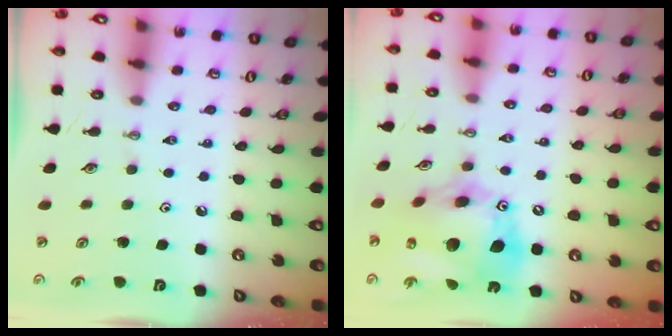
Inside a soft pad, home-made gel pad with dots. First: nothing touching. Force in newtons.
{"total": 19.4, "press": 19.3, "slide": 2.1}